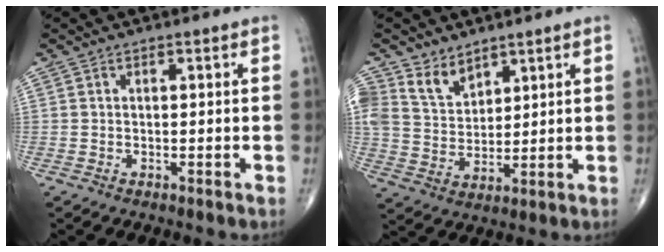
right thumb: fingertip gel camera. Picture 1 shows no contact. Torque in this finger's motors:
{"motor_torque": [0.09, 0.11, 0.55, 0.65, 0.06]}